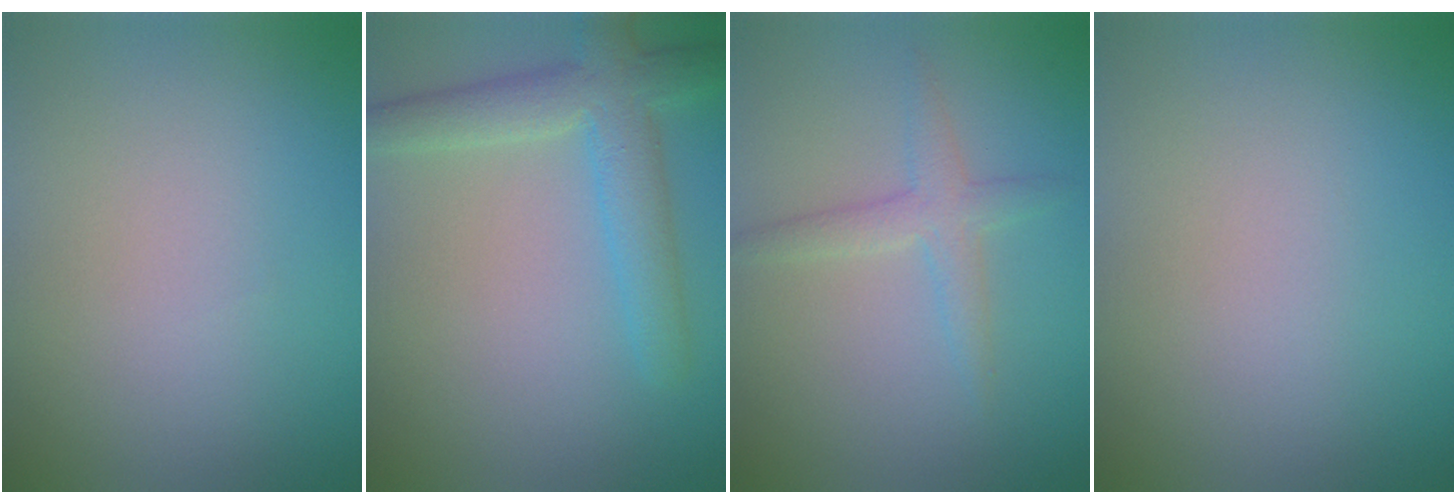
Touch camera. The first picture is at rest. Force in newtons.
{"total": 4.7, "press": 4.7, "slide": 0.2}
{"total": 2.2, "press": 2.2, "slide": 0.1}
{"total": 0.0}